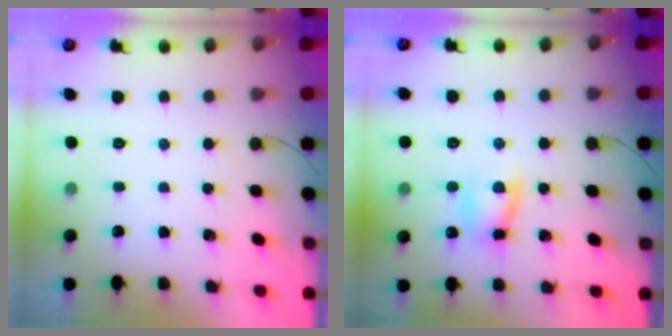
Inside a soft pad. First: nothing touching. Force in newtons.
{"total": 7.4, "press": 7.4, "slide": 0.7}